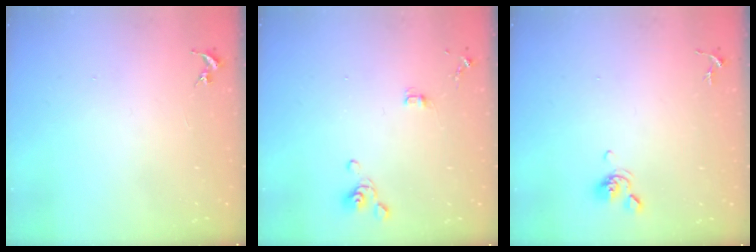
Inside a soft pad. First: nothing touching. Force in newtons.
{"total": 4.7, "press": 4.2, "slide": 2.2}
{"total": 6.2, "press": 6.0, "slide": 1.5}